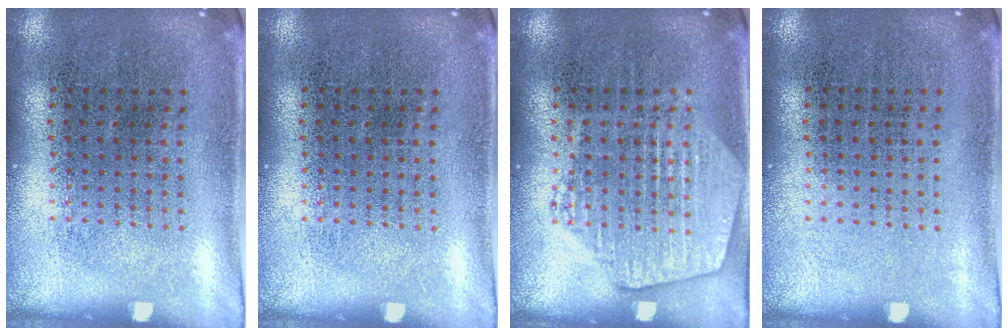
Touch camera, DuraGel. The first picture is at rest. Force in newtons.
{"total": 0.0}
{"total": 2.6, "press": 2.6, "slide": 0.3}
{"total": 0.0}